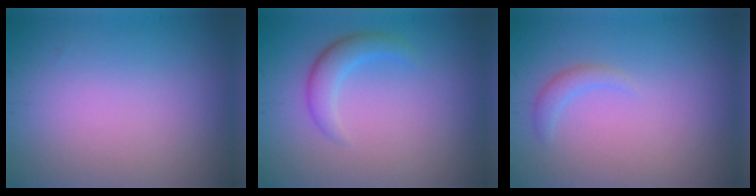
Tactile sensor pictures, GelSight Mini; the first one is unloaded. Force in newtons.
{"total": 2.5, "press": 2.5, "slide": 0.0}
{"total": 1.3, "press": 1.3, "slide": 0.1}